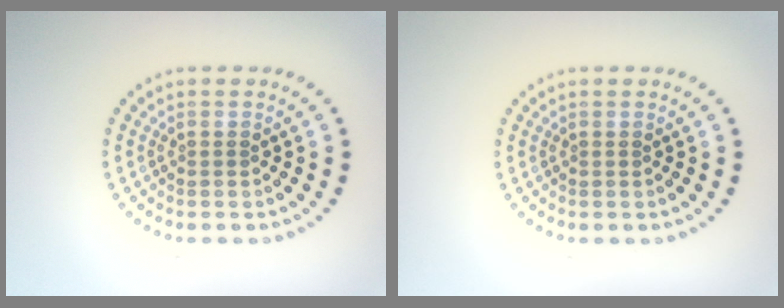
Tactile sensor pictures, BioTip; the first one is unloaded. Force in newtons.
{"total": 0.0}